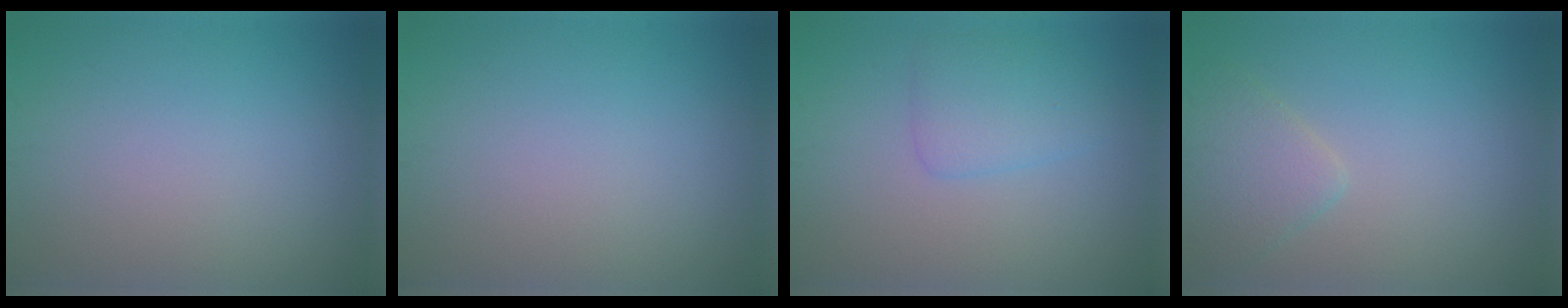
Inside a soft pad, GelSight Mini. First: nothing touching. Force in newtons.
{"total": 0.0}
{"total": 2.5, "press": 2.5, "slide": 0.2}
{"total": 2.6, "press": 2.6, "slide": 0.2}